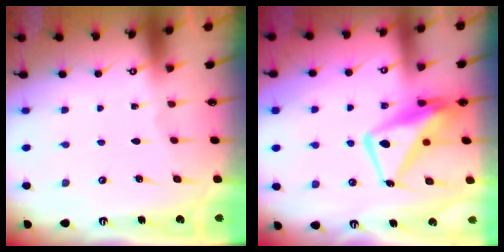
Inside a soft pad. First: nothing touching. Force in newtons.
{"total": 11.7, "press": 11.7, "slide": 1.0}